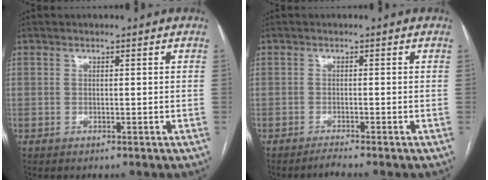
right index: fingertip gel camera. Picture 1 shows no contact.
{"total": 1.6, "force": [-1.4, -0.8, 0.3], "torque": [-0.008, -0.002, -0.026]}